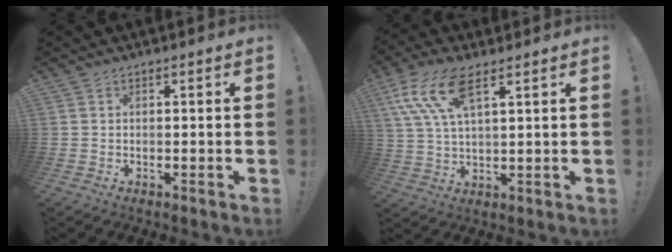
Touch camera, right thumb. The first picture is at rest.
{"total": 12.7, "force": [6.5, 4.9, 9.8], "torque": [-0.209, -0.013, 0.120]}